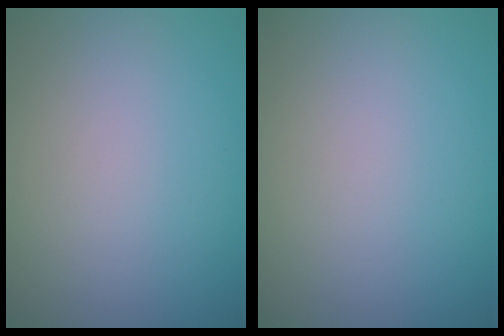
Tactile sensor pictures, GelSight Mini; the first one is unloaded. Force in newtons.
{"total": 0.0}